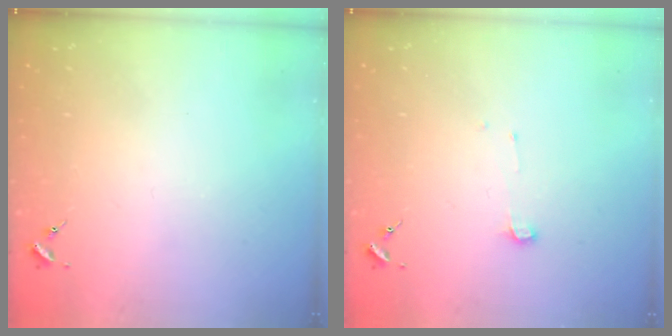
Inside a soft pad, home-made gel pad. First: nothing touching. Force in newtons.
{"total": 3.6, "press": 3.6, "slide": 0.4}